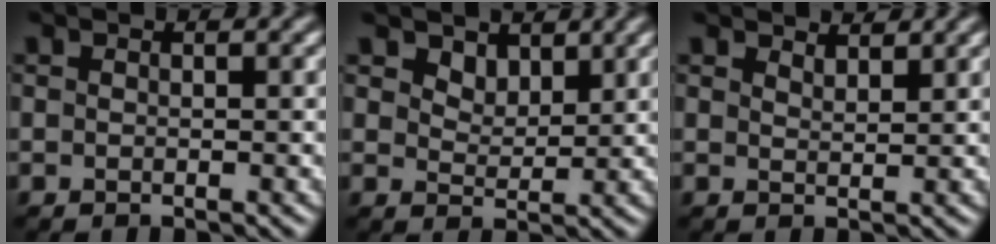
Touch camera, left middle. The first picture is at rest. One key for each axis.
{"total": 1.9, "fx": 1.7, "fy": 1.0, "fz": 0.1, "tx": -0.012, "ty": -0.015, "tz": 0.035}
{"total": 2.2, "fx": 2.2, "fy": 0.2, "fz": 0.1, "tx": 0.005, "ty": 0.000, "tz": 0.027}